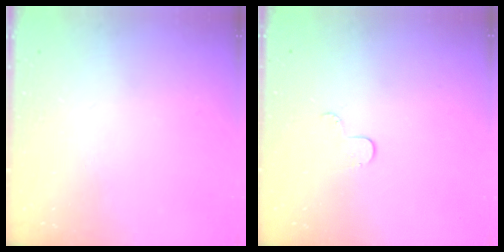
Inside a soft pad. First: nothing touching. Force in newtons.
{"total": 3.5, "press": 3.5, "slide": 0.4}